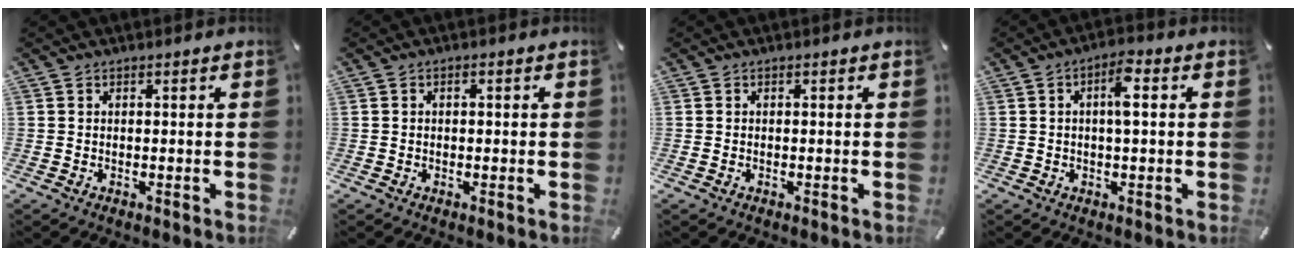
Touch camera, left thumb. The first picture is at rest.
{"total": 0.9, "force": [-0.1, 0.7, 0.6], "torque": [-0.013, 0.004, -0.003]}
{"total": 0.6, "force": [-0.3, 0.3, 0.4], "torque": [-0.007, -0.001, -0.005]}
{"total": 5.4, "force": [0.9, 1.9, 4.9], "torque": [-0.075, 0.002, 0.006]}